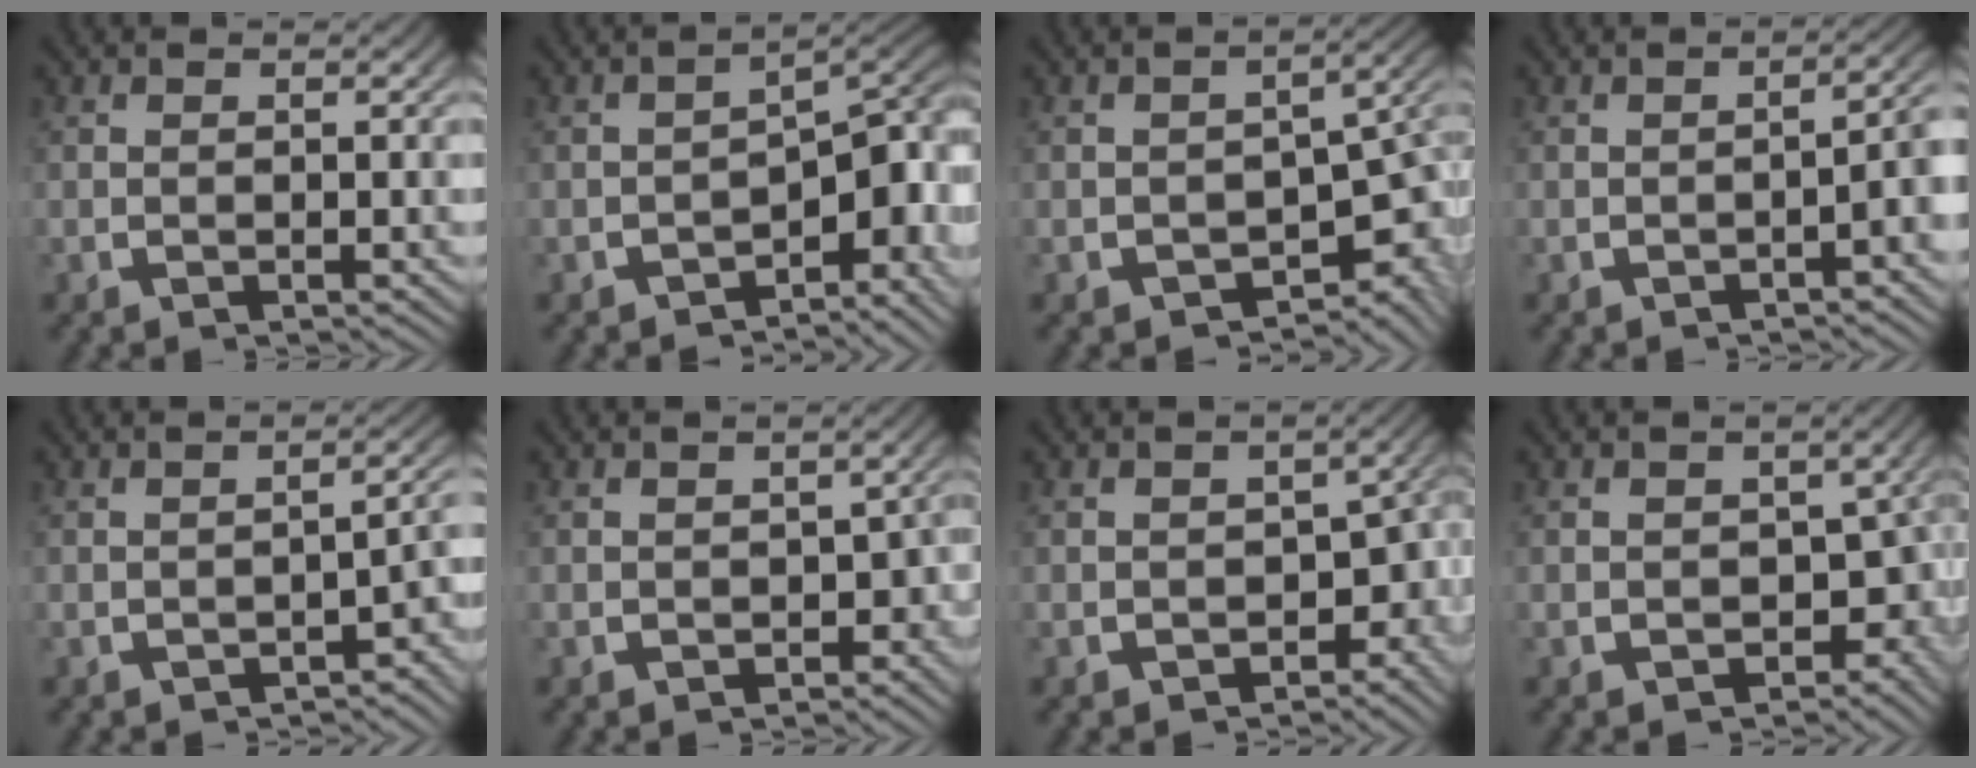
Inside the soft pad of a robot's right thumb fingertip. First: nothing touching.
{"total": 7.1, "force": [-2.0, 3.5, 5.9], "torque": [-0.074, -0.014, -0.025]}
{"total": 7.5, "force": [-1.9, 4.8, 5.4], "torque": [-0.068, -0.020, -0.016]}
{"total": 4.0, "force": [-1.0, 1.2, 3.7], "torque": [-0.039, 0.008, -0.014]}
{"total": 3.5, "force": [-2.3, 1.1, 2.4], "torque": [-0.030, -0.002, -0.026]}
{"total": 2.3, "force": [-1.2, 1.5, 1.2], "torque": [-0.016, -0.014, -0.011]}
{"total": 4.5, "force": [-1.6, 3.0, 3.0], "torque": [-0.036, -0.020, -0.012]}
{"total": 4.8, "force": [-1.0, 3.3, 3.3], "torque": [-0.037, -0.027, -0.003]}